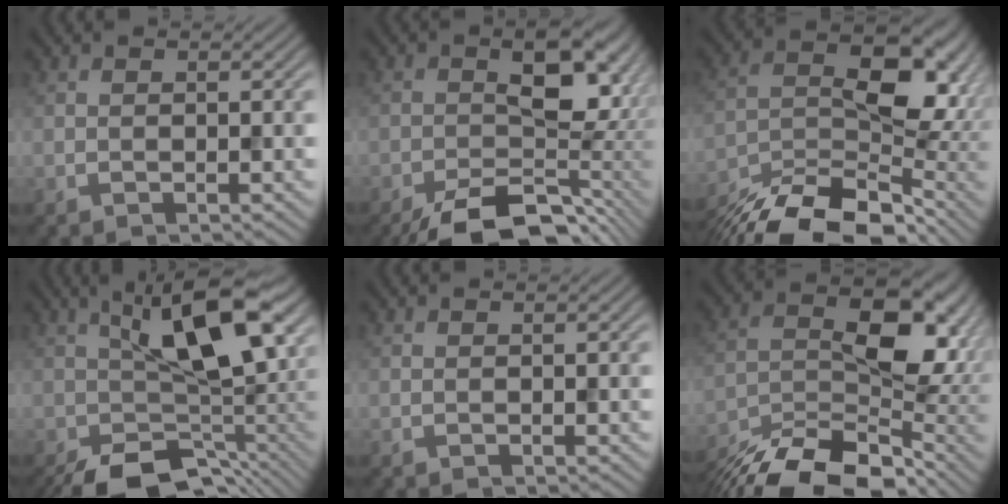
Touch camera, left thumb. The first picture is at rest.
{"total": 13.8, "force": [-5.7, 6.9, 10.4], "torque": [-0.140, -0.021, -0.087]}
{"total": 15.1, "force": [-9.0, 6.6, 10.2], "torque": [-0.193, -0.017, -0.157]}
{"total": 13.0, "force": [-2.0, 6.8, 10.9], "torque": [-0.166, -0.012, -0.034]}
{"total": 0.0}
{"total": 14.9, "force": [-8.6, 6.6, 10.2], "torque": [-0.183, -0.014, -0.154]}